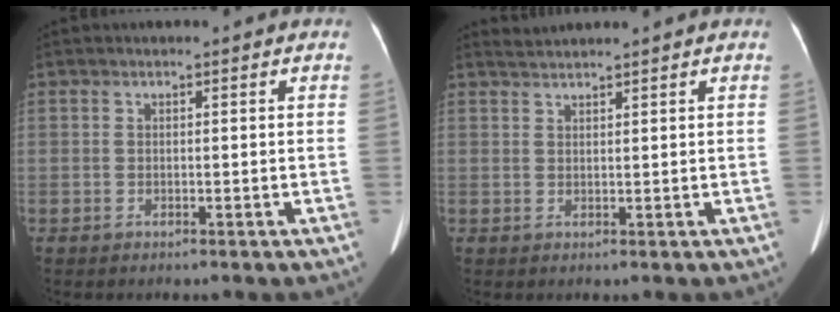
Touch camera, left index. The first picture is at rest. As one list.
[{"total": 2.2, "force": [2.2, -0.5, 0.2], "torque": [-0.007, 0.017, 0.047]}]